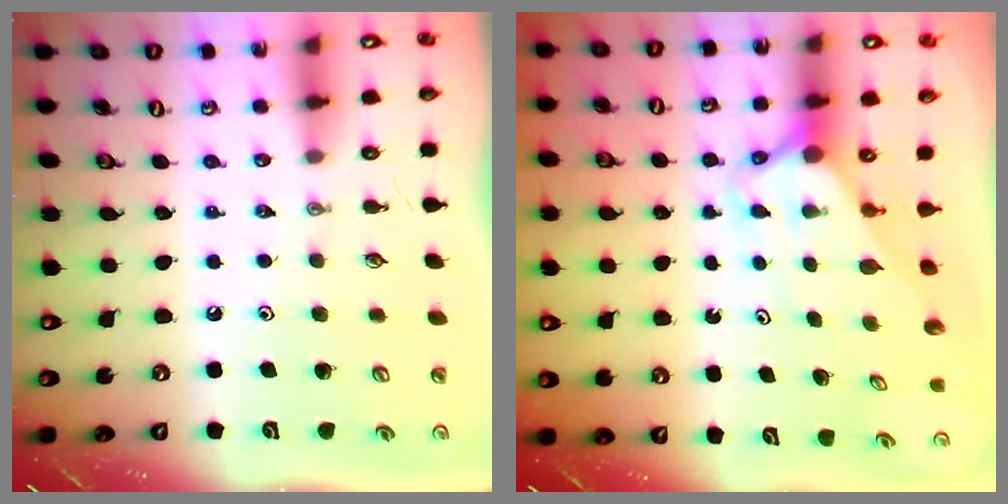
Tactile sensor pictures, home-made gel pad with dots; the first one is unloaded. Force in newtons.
{"total": 2.8, "press": 2.8, "slide": 0.0}